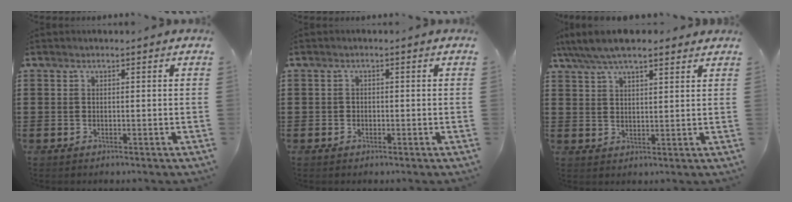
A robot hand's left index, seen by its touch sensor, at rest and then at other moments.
{"total": 0.8, "force": [-0.3, 0.7, 0.2], "torque": [-0.007, 0.003, -0.007]}
{"total": 6.3, "force": [5.1, 2.1, 2.9], "torque": [-0.072, -0.004, 0.094]}